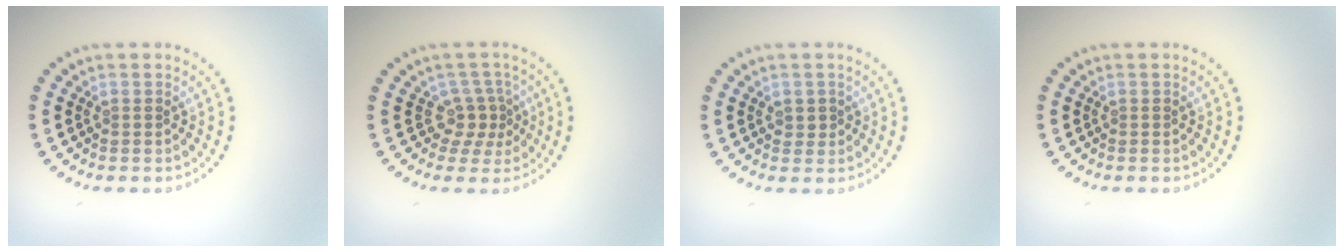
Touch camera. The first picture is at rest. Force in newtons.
{"total": 2.5, "press": 1.7, "slide": 1.8}
{"total": 0.7, "press": 0.7, "slide": 0.2}
{"total": 0.0}